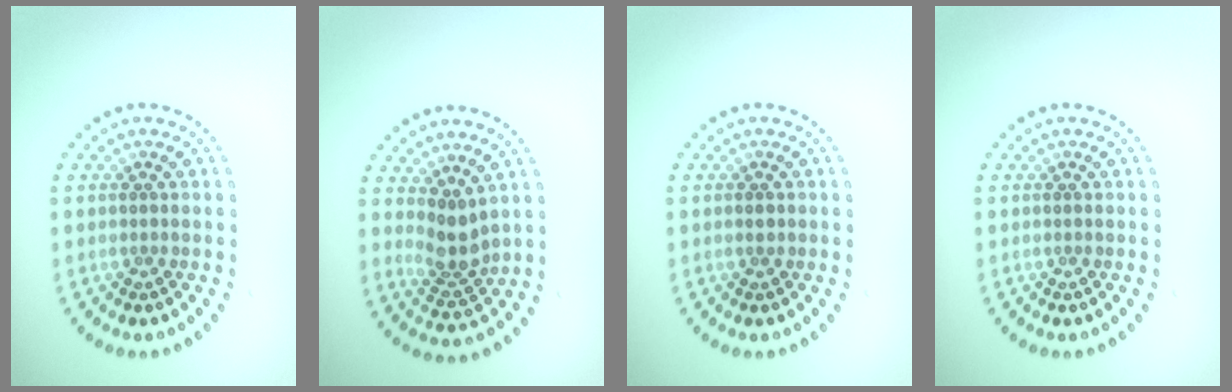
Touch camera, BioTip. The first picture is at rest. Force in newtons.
{"total": 2.6, "press": 2.0, "slide": 1.6}
{"total": 0.6, "press": 0.6, "slide": 0.1}
{"total": 0.0}